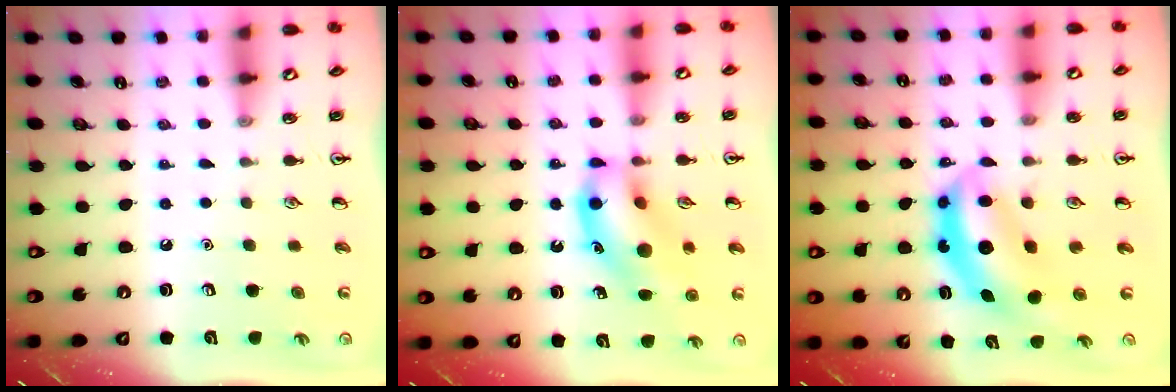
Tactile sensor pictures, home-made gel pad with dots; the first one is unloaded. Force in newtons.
{"total": 14.6, "press": 14.4, "slide": 2.1}
{"total": 6.7, "press": 6.4, "slide": 1.9}